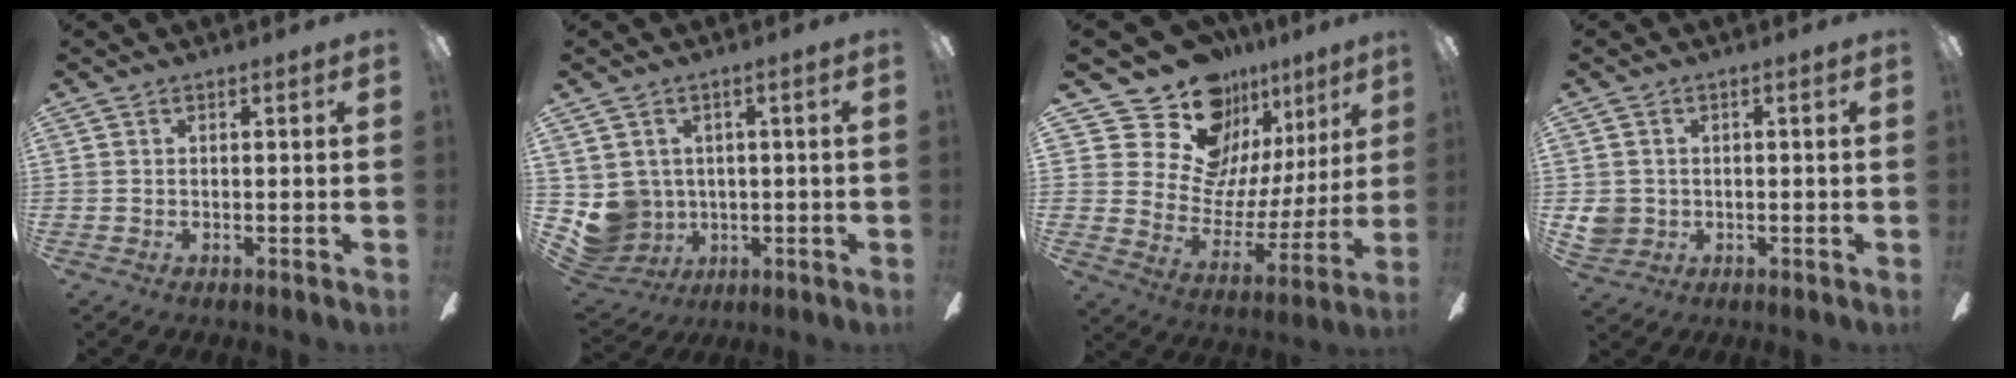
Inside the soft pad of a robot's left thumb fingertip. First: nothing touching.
{"total": 7.4, "force": [0.5, 7.3, 1.1], "torque": [-0.062, -0.012, 0.015]}
{"total": 19.3, "force": [15.1, 10.8, 5.3], "torque": [-0.104, -0.126, 0.293]}
{"total": 4.3, "force": [0.1, 4.2, 1.0], "torque": [-0.024, 0.007, 0.003]}